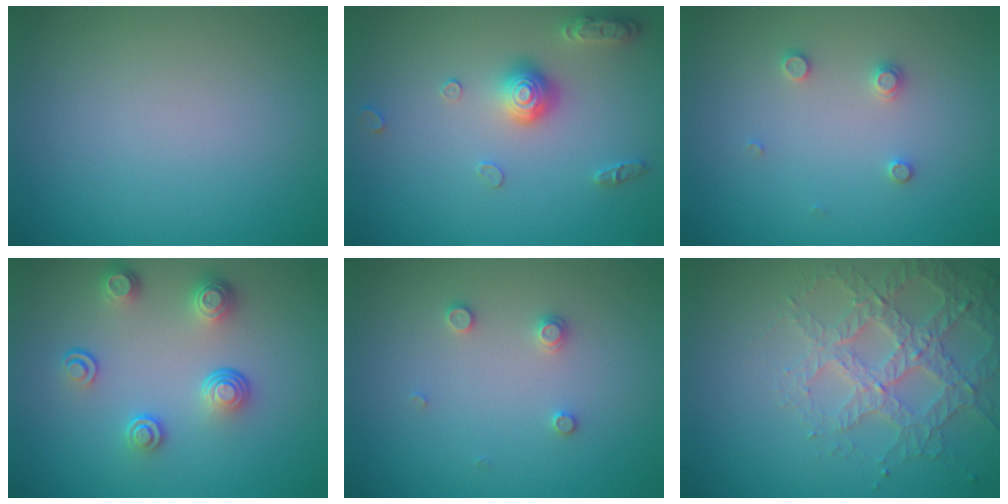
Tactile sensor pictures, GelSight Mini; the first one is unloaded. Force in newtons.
{"total": 3.0, "press": 2.9, "slide": 0.7}
{"total": 1.3, "press": 1.3, "slide": 0.2}
{"total": 3.9, "press": 2.8, "slide": 2.6}
{"total": 1.3, "press": 1.3, "slide": 0.2}
{"total": 3.7, "press": 3.7, "slide": 0.6}